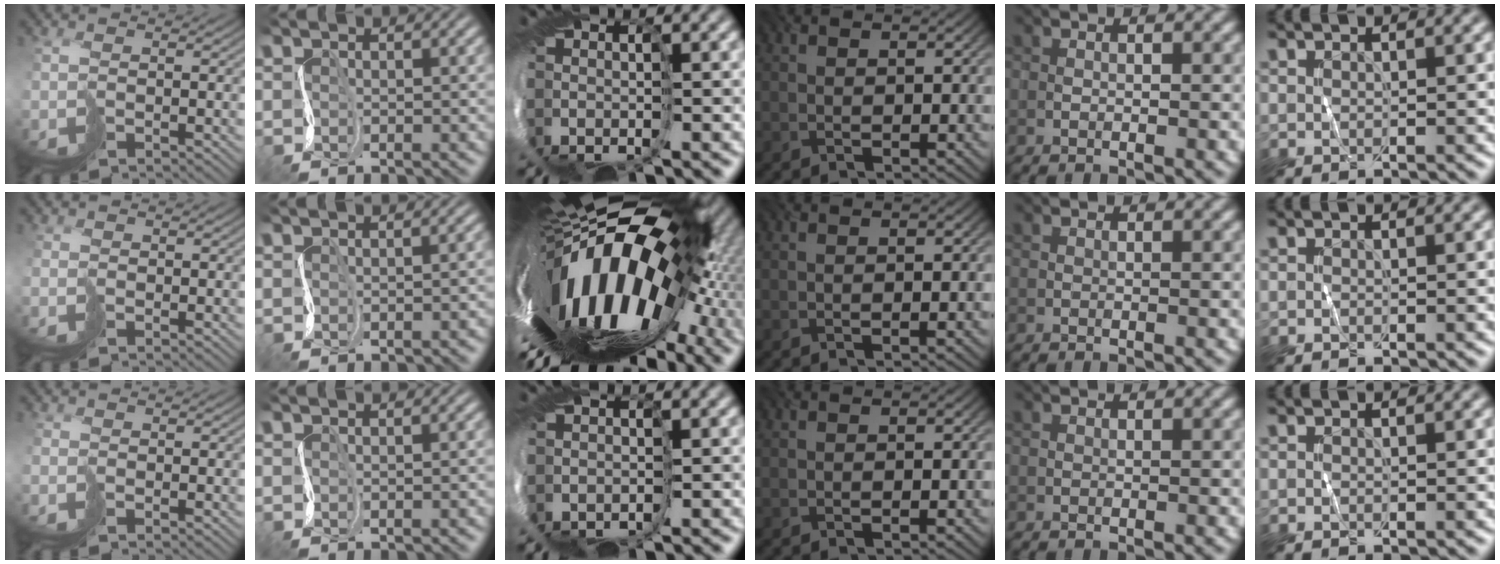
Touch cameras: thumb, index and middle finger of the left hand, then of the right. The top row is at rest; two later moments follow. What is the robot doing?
{"motion": "cut", "object": "tape"}